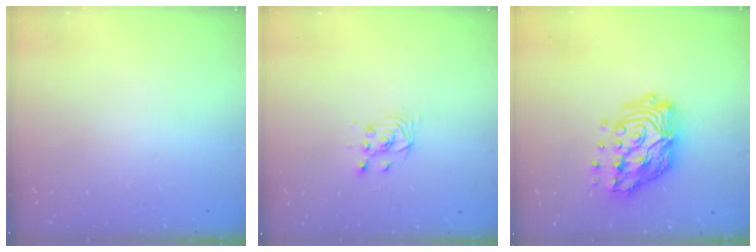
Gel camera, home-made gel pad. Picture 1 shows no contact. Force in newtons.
{"total": 2.9, "press": 2.9, "slide": 0.1}
{"total": 17.9, "press": 17.8, "slide": 1.7}